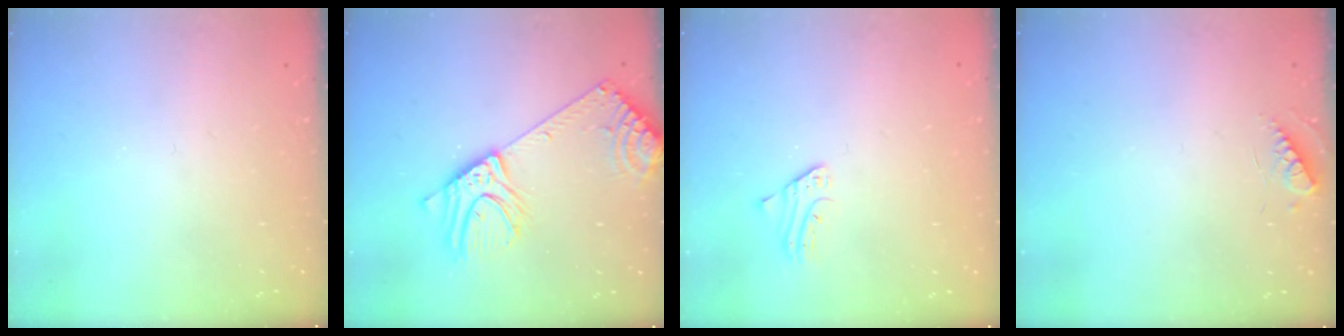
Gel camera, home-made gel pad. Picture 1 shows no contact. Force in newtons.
{"total": 15.6, "press": 15.2, "slide": 3.3}
{"total": 2.2, "press": 2.2, "slide": 0.2}
{"total": 5.2, "press": 5.2, "slide": 0.5}